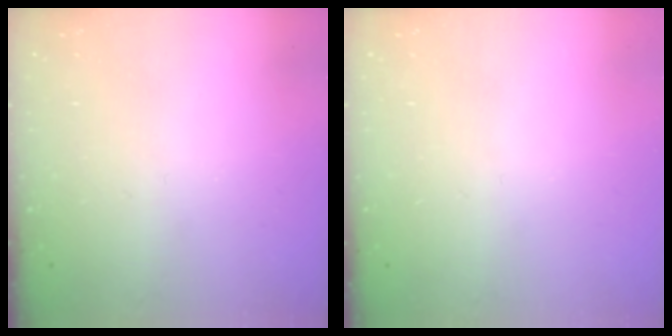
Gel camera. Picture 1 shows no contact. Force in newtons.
{"total": 0.0}